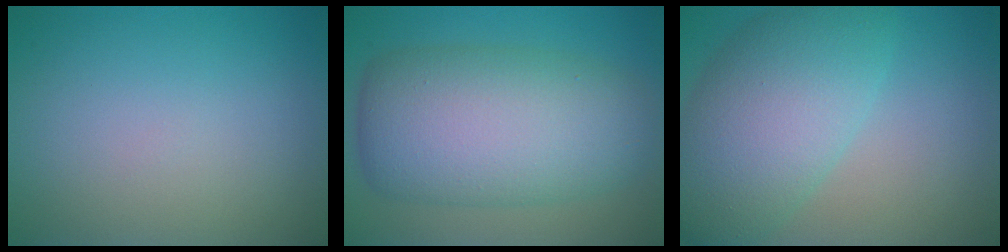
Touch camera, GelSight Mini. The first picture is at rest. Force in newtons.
{"total": 10.7, "press": 10.7, "slide": 0.4}
{"total": 8.3, "press": 8.3, "slide": 0.2}